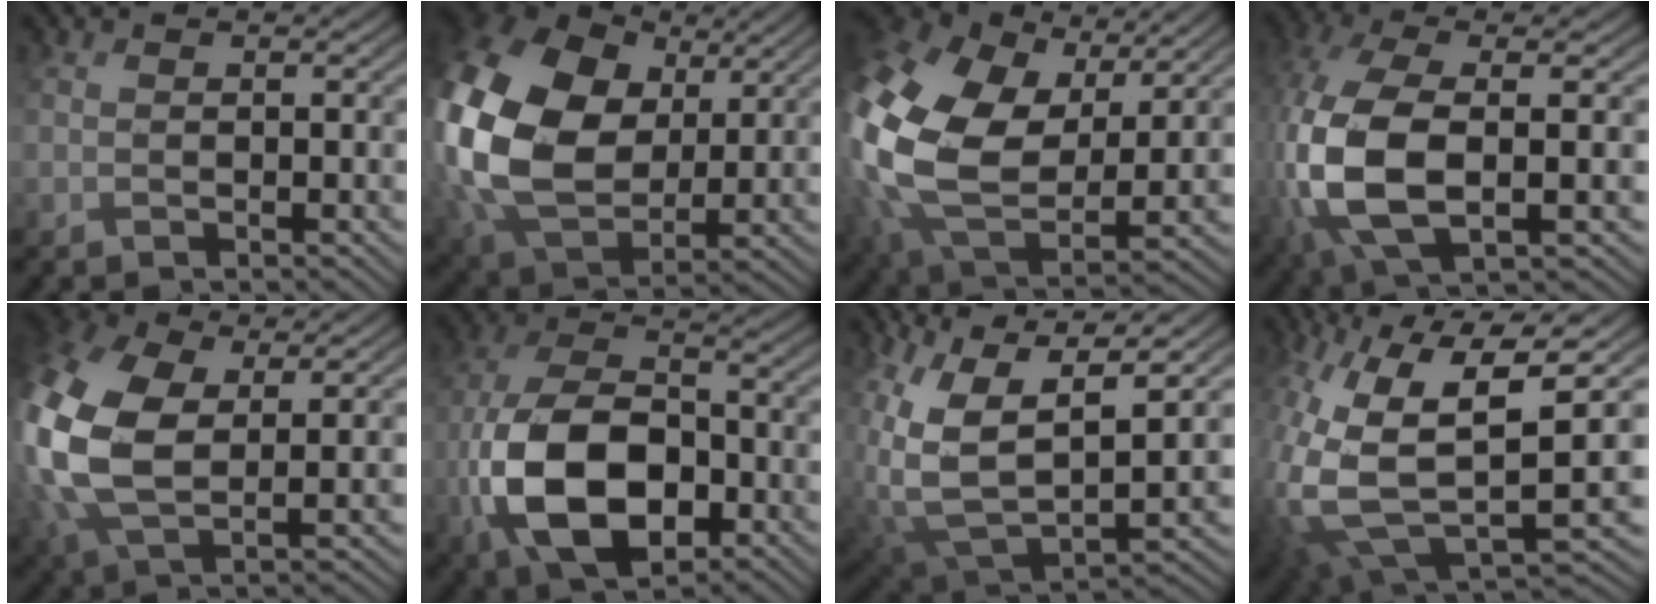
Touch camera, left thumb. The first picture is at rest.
{"total": 20.0, "force": [3.5, 14.6, 13.2], "torque": [-0.383, -0.012, 0.089]}
{"total": 19.8, "force": [3.3, 14.0, 13.6], "torque": [-0.381, -0.020, 0.078]}
{"total": 13.7, "force": [-1.1, 7.1, 11.7], "torque": [-0.315, -0.018, -0.008]}
{"total": 16.2, "force": [1.6, 10.6, 12.2], "torque": [-0.343, -0.024, 0.045]}
{"total": 14.0, "force": [-4.8, 8.1, 10.3], "torque": [-0.242, -0.022, -0.100]}
{"total": 12.4, "force": [3.6, 7.6, 9.1], "torque": [-0.224, -0.031, 0.083]}
{"total": 16.7, "force": [-2.9, 9.7, 13.4], "torque": [-0.321, -0.060, -0.025]}